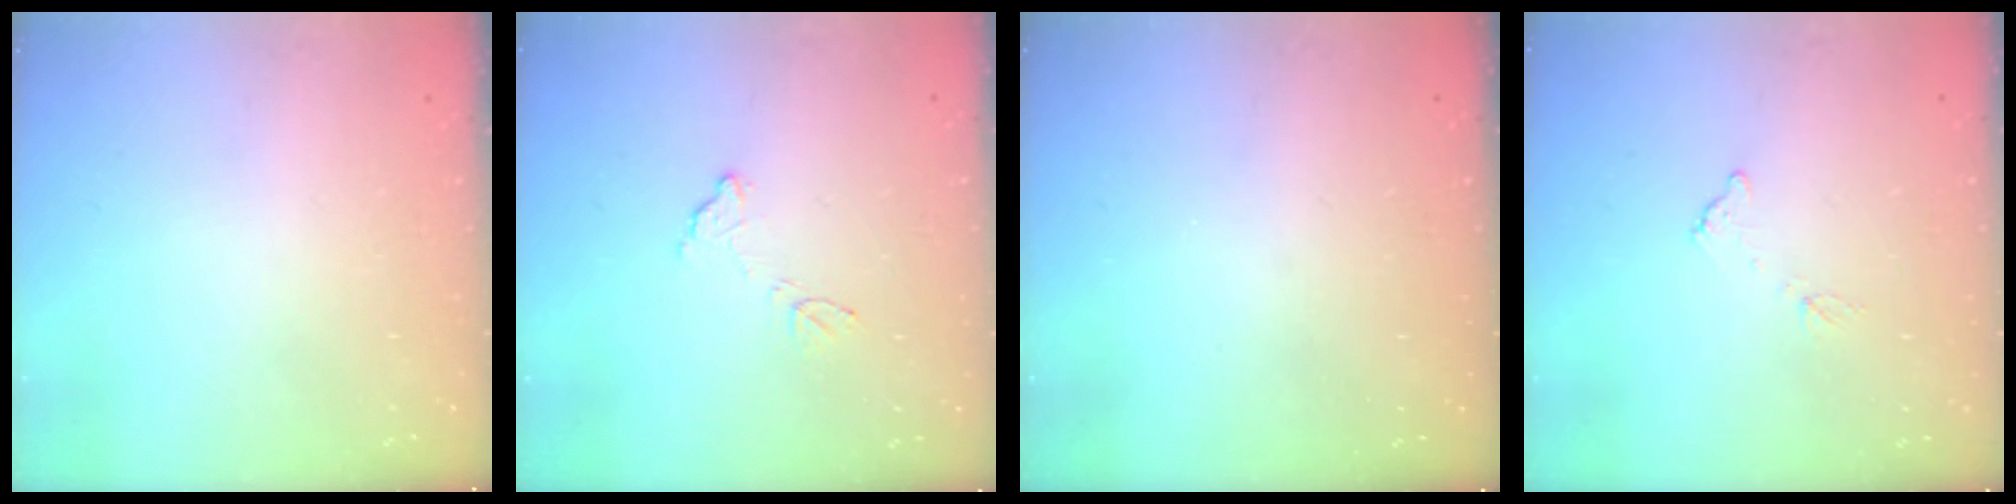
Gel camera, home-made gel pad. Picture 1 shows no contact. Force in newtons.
{"total": 8.8, "press": 8.8, "slide": 0.5}
{"total": 2.9, "press": 2.8, "slide": 0.8}
{"total": 5.9, "press": 5.9, "slide": 0.3}